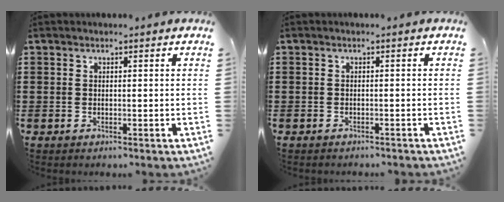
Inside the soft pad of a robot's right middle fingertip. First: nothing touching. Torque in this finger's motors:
{"motor_torque": [0.05, -0.04, 0.06, 0.05]}